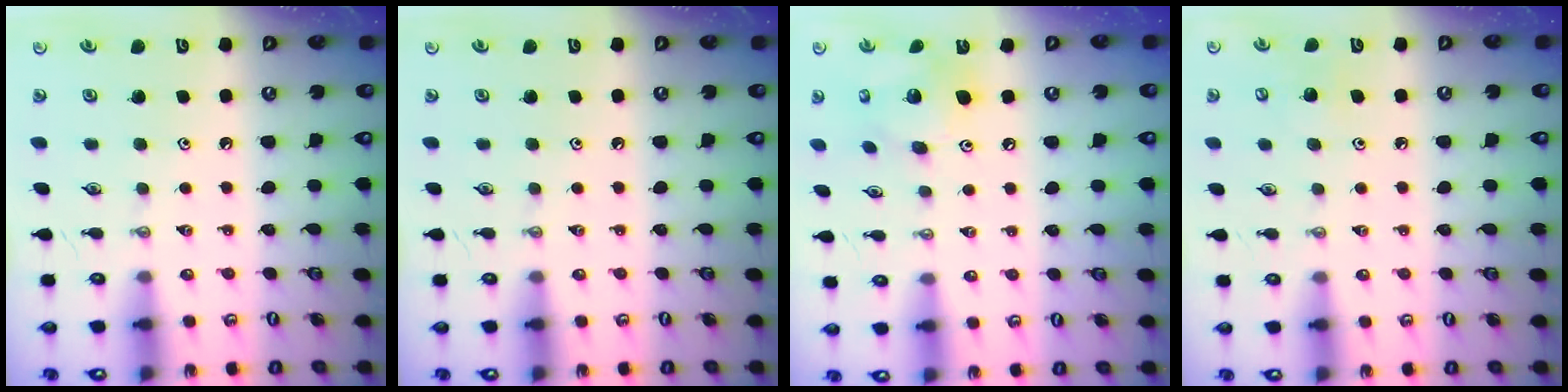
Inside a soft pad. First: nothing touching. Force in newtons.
{"total": 0.0}
{"total": 13.4, "press": 13.3, "slide": 1.6}
{"total": 6.5, "press": 6.4, "slide": 1.1}